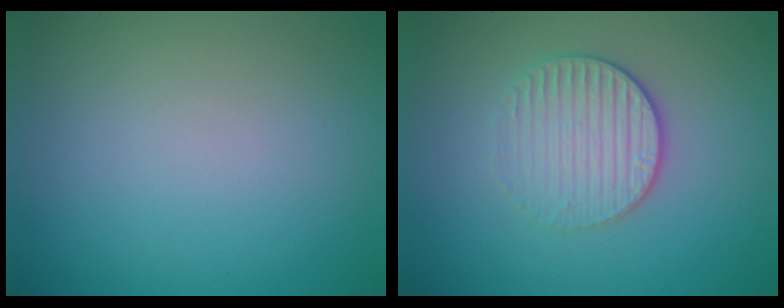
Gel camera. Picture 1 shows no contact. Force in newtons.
{"total": 3.0, "press": 2.7, "slide": 1.3}